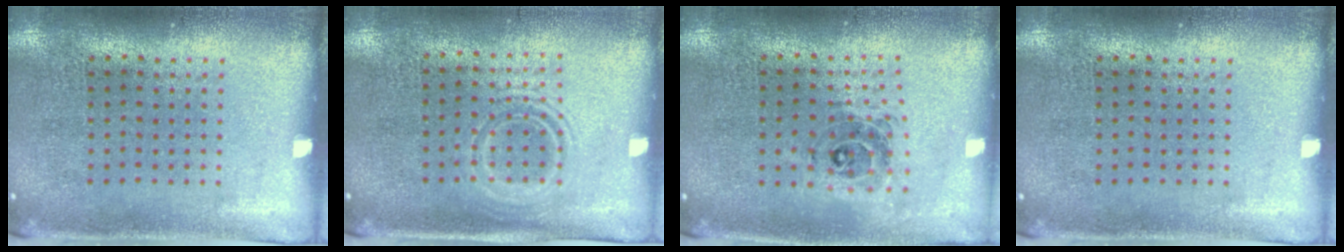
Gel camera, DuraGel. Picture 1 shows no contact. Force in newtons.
{"total": 1.3, "press": 1.2, "slide": 0.6}
{"total": 0.6, "press": 0.6, "slide": 0.2}
{"total": 0.0}